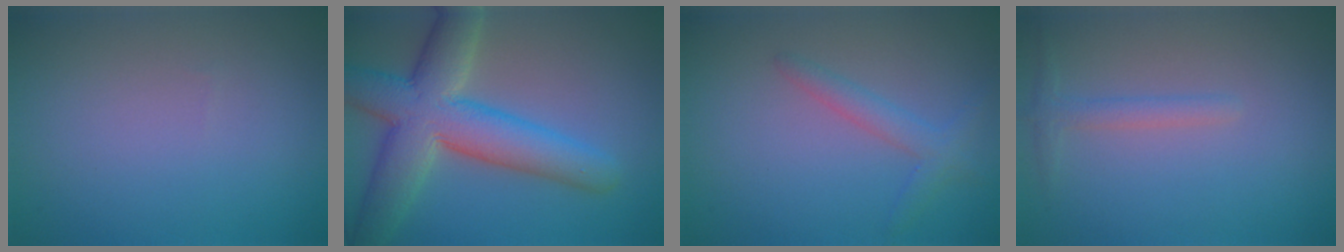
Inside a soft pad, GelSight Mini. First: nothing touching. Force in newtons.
{"total": 9.3, "press": 9.2, "slide": 0.6}
{"total": 2.2, "press": 2.2, "slide": 0.1}
{"total": 1.5, "press": 1.5, "slide": 0.0}